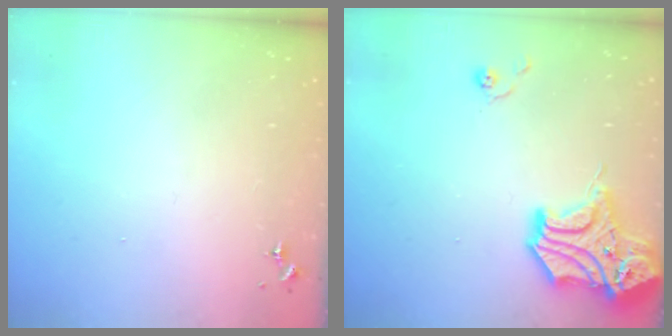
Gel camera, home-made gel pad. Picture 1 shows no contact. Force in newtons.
{"total": 15.8, "press": 15.6, "slide": 2.4}